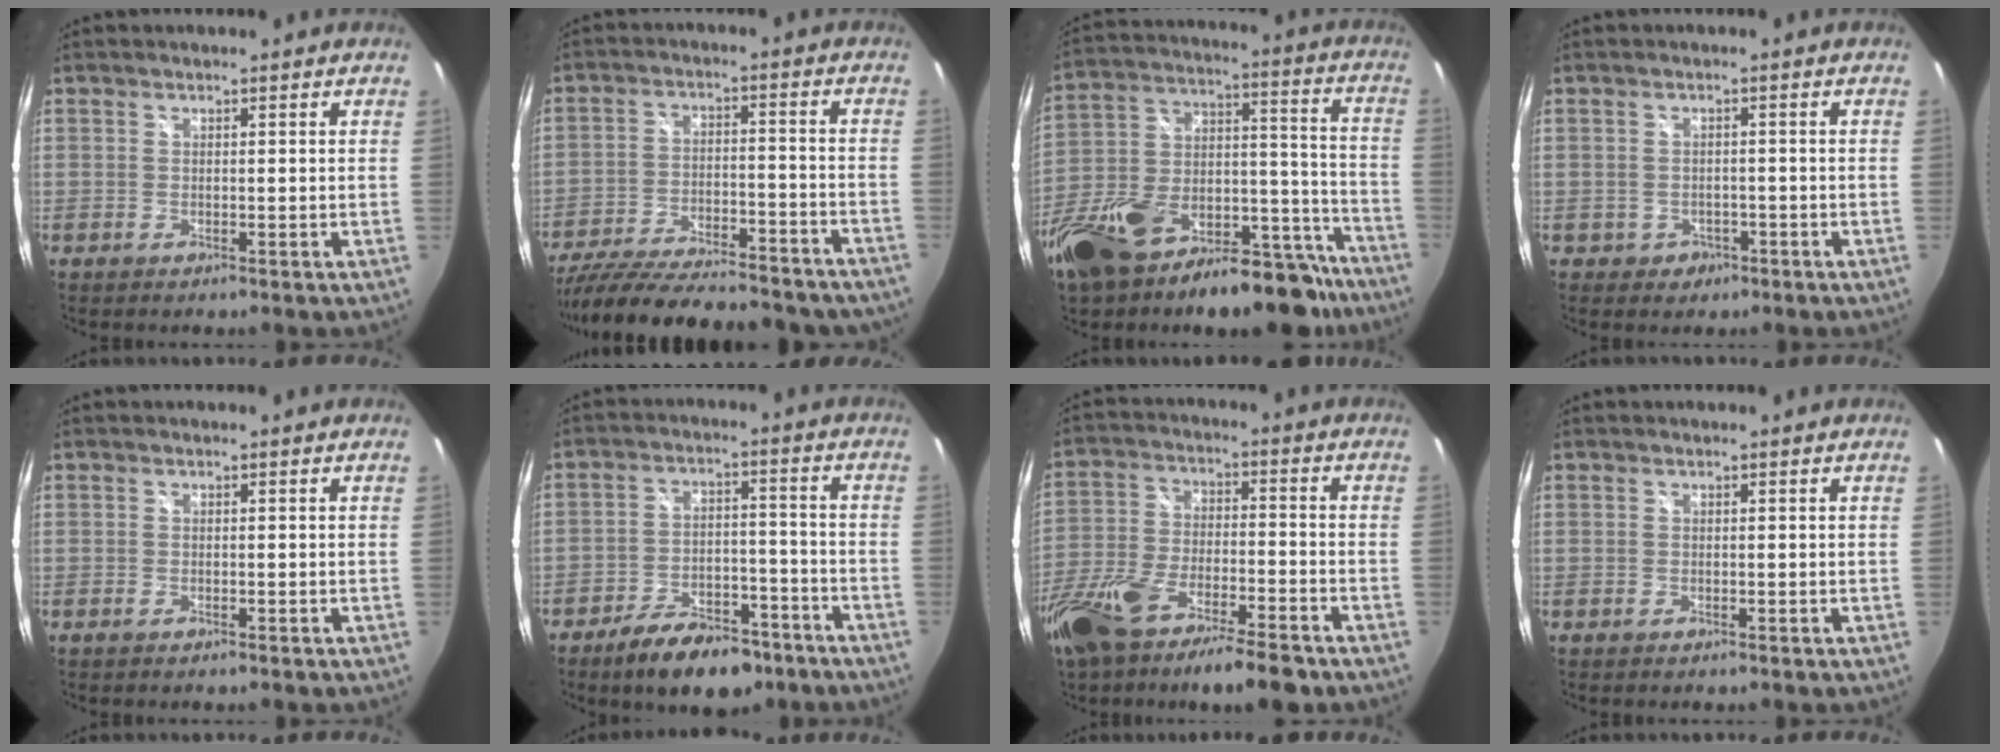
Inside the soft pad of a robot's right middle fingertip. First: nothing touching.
{"total": 28.0, "force": [-23.7, 7.4, 12.9], "torque": [-0.243, -0.042, -0.328]}
{"total": 26.1, "force": [-17.5, 12.3, 14.9], "torque": [-0.253, 0.032, -0.256]}
{"total": 2.6, "force": [-1.0, 2.3, 0.4], "torque": [-0.015, 0.002, -0.010]}
{"total": 0.5, "force": [-0.4, 0.1, 0.3], "torque": [-0.005, -0.002, -0.009]}
{"total": 12.5, "force": [-9.1, 5.7, 6.4], "torque": [-0.122, 0.010, -0.132]}
{"total": 17.9, "force": [-12.9, 4.5, 11.5], "torque": [-0.245, -0.046, -0.229]}
{"total": 0.0}